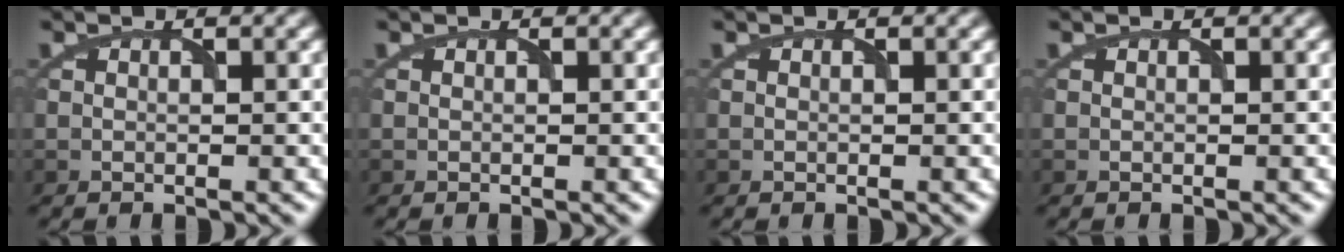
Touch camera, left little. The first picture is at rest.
{"total": 0.0}
{"total": 0.0}
{"total": 0.0}